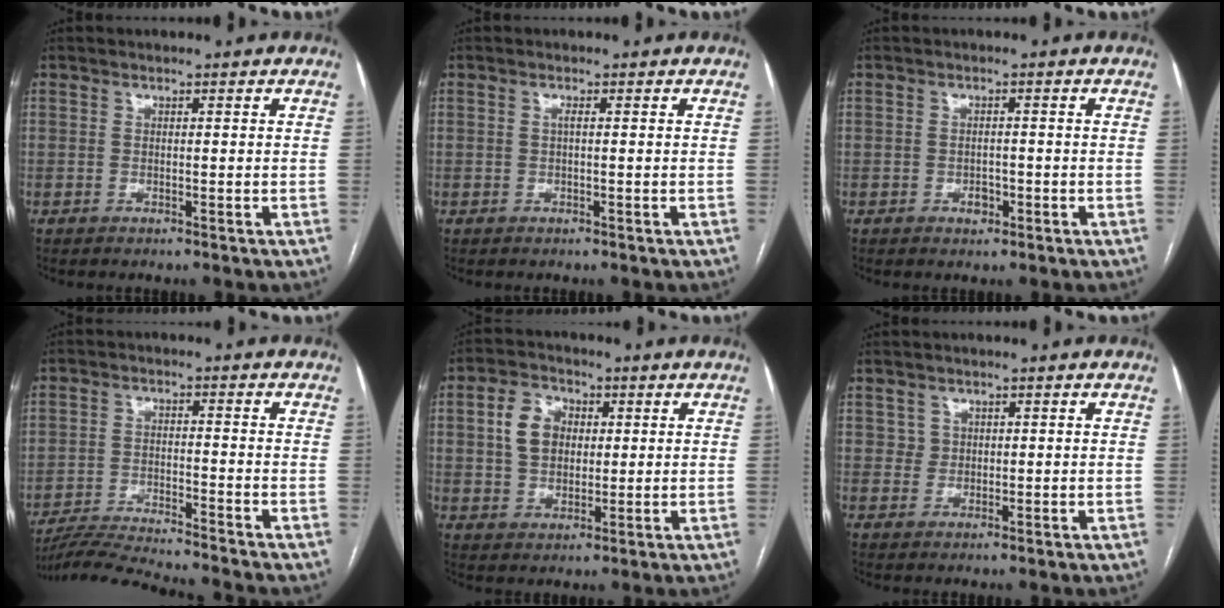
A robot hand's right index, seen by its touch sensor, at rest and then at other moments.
{"total": 0.6, "force": [0.0, 0.0, 0.6], "torque": [-0.012, 0.001, 0.000]}
{"total": 1.7, "force": [-0.8, 1.2, 0.9], "torque": [-0.012, 0.004, -0.008]}
{"total": 11.1, "force": [-10.6, -0.9, 3.2], "torque": [-0.050, -0.007, -0.183]}
{"total": 7.0, "force": [1.5, 5.3, 4.4], "torque": [-0.092, 0.019, 0.030]}
{"total": 1.5, "force": [0.5, 1.4, 0.0], "torque": [0.010, -0.001, 0.004]}